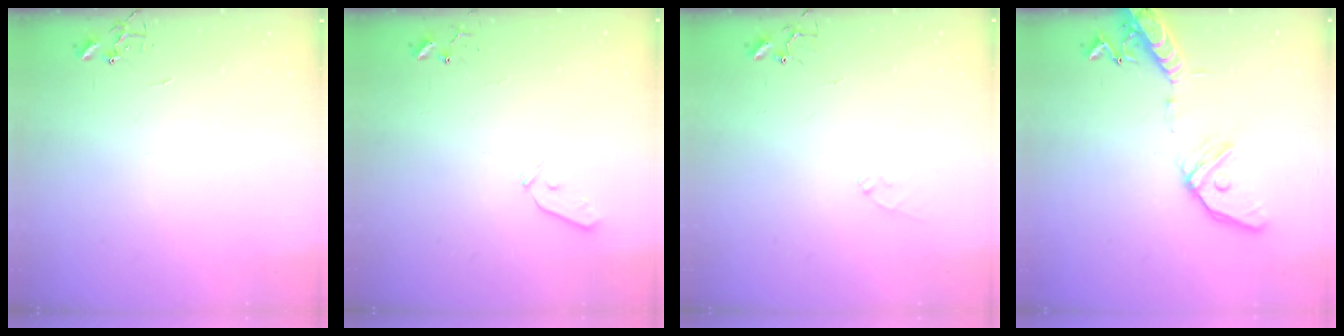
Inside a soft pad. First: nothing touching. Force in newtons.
{"total": 4.4, "press": 4.3, "slide": 0.6}
{"total": 7.5, "press": 7.5, "slide": 0.7}
{"total": 16.0, "press": 15.7, "slide": 3.1}